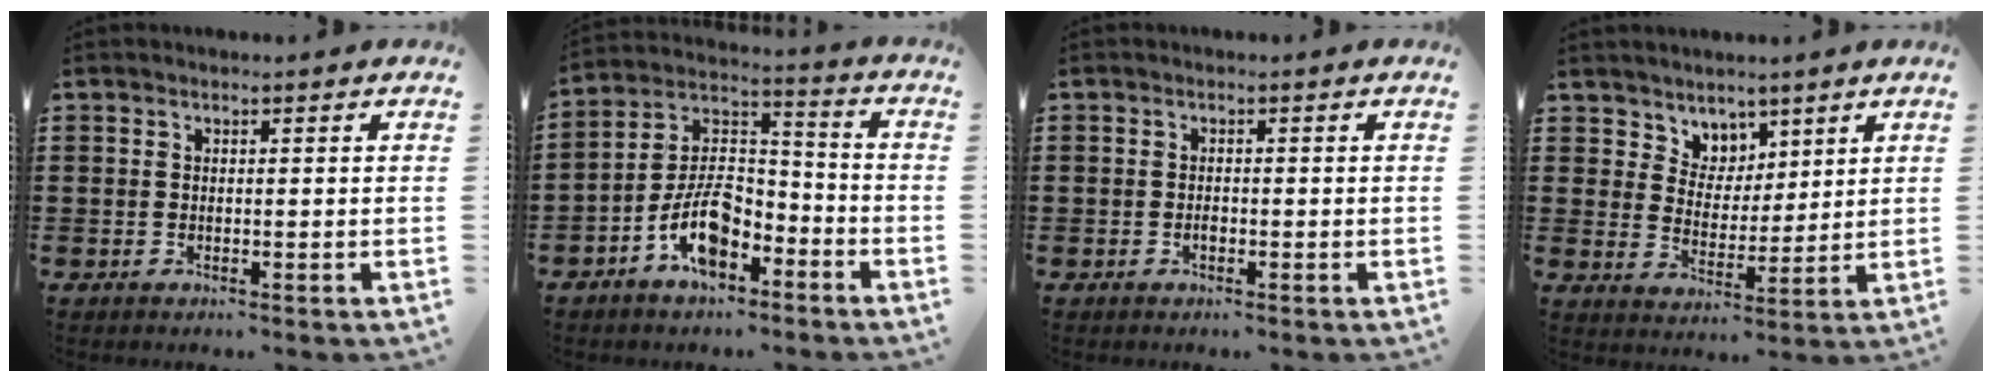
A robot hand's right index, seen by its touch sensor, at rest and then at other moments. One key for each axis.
{"total": 9.9, "fx": -5.8, "fy": 4.9, "fz": 6.3, "tx": -0.144, "ty": 0.006, "tz": -0.113}
{"total": 1.0, "fx": -0.4, "fy": 0.5, "fz": 0.7, "tx": -0.015, "ty": -0.004, "tz": -0.007}
{"total": 5.4, "fx": 3.9, "fy": 3.7, "fz": -0.6, "tx": -0.021, "ty": -0.008, "tz": 0.072}